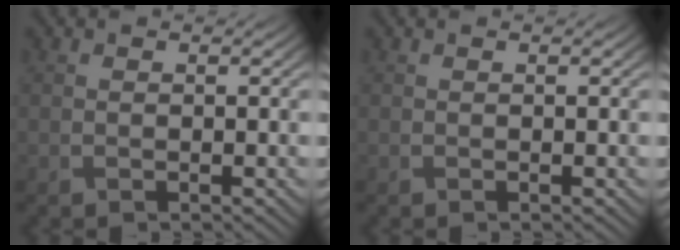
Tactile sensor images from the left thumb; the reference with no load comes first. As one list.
[{"total": 0.0}]